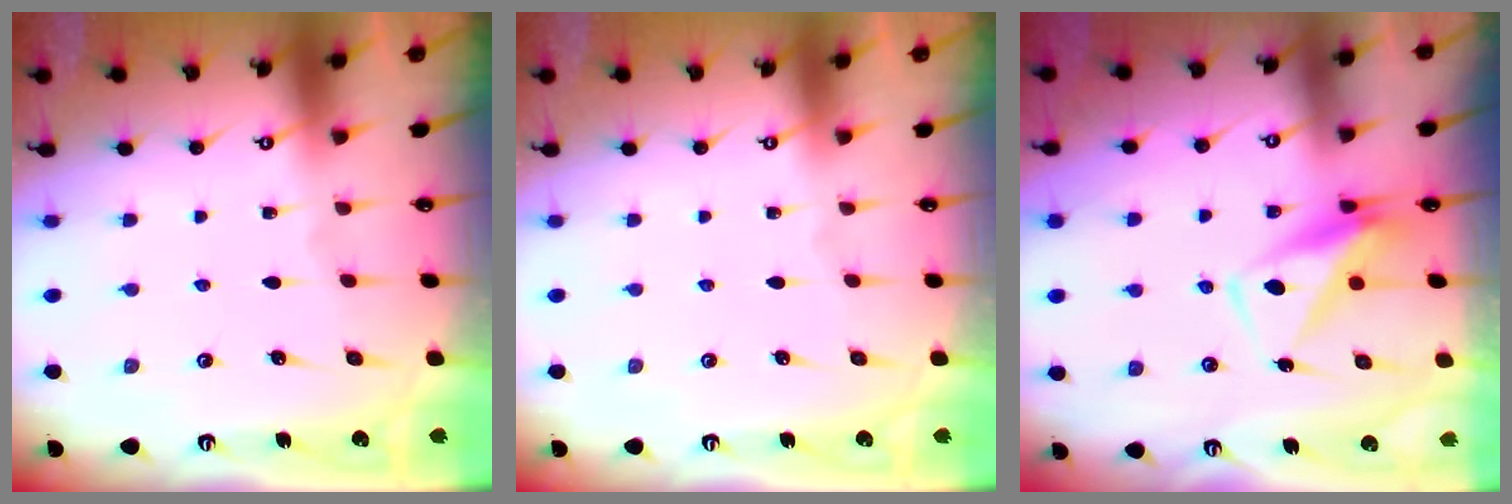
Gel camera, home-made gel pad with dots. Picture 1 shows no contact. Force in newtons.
{"total": 0.0}
{"total": 7.4, "press": 7.2, "slide": 1.5}